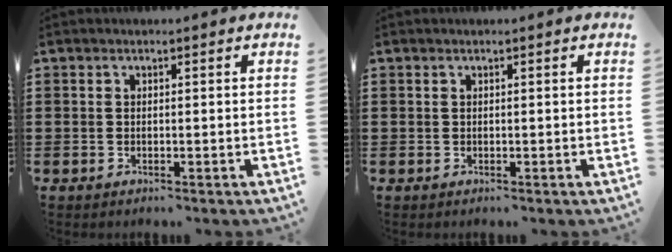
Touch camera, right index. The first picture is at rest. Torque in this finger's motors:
{"motor_torque": [0.01, 0.10, 0.00, 0.00]}